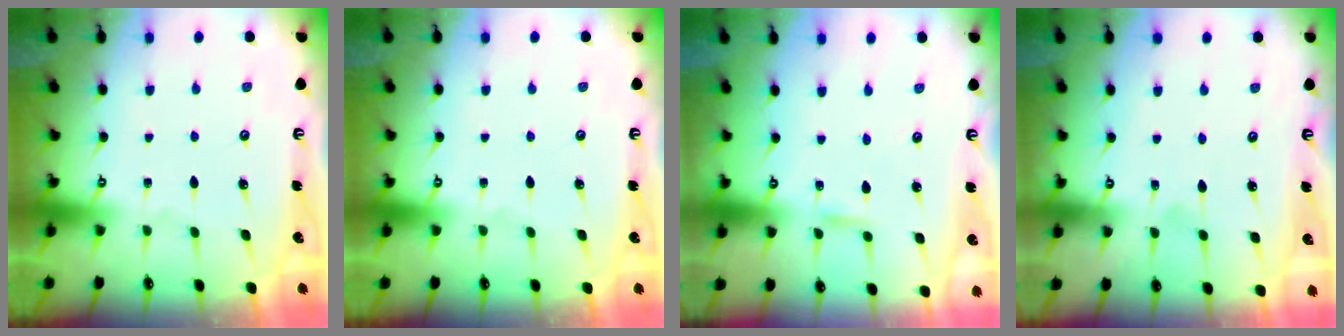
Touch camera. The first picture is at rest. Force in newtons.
{"total": 0.0}
{"total": 1.8, "press": 1.8, "slide": 0.1}
{"total": 3.8, "press": 3.8, "slide": 0.4}